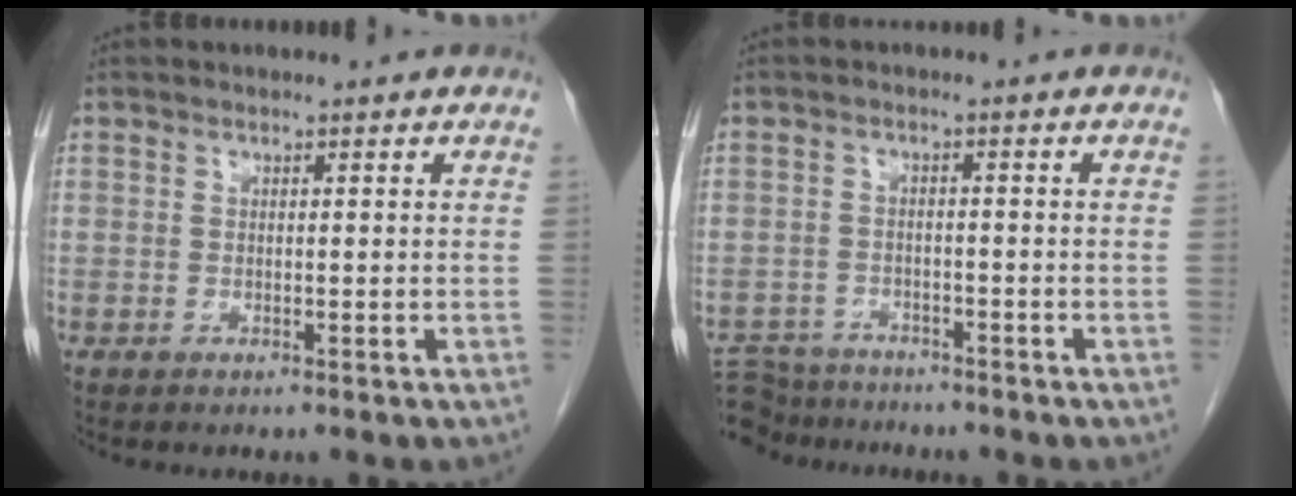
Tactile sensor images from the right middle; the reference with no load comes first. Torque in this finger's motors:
{"motor_torque": [-0.13, -0.10, 0.10, 0.00]}